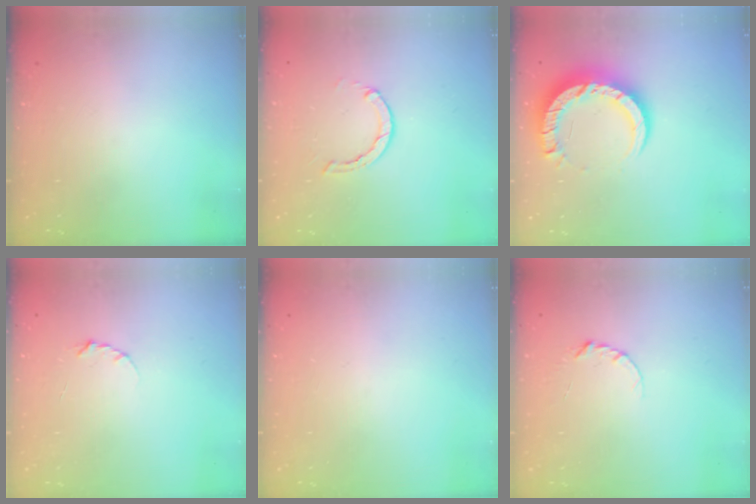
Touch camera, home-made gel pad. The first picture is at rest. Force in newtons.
{"total": 2.8, "press": 2.7, "slide": 0.4}
{"total": 13.0, "press": 13.0, "slide": 1.0}
{"total": 2.3, "press": 2.3, "slide": 0.4}
{"total": 0.0}
{"total": 3.4, "press": 3.4, "slide": 0.4}